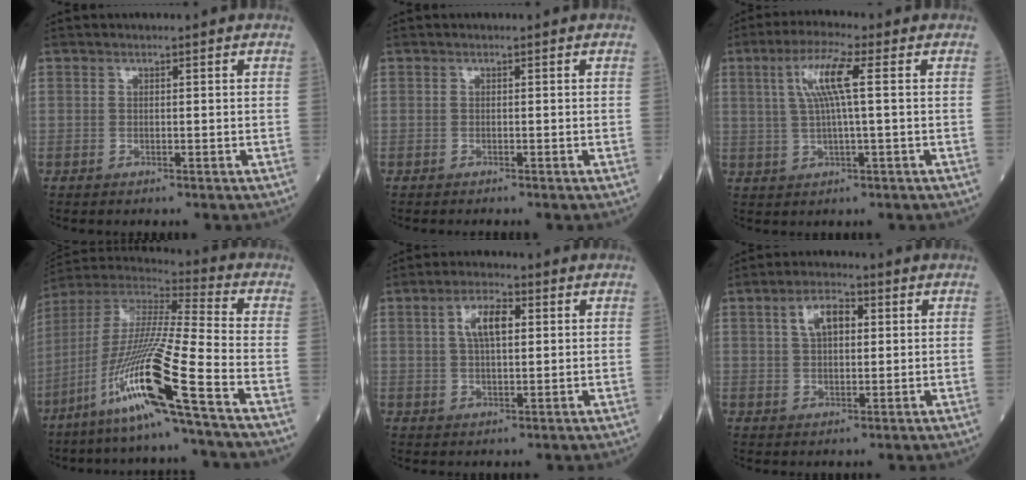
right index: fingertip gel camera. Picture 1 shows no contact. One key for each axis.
{"total": 0.5, "fx": -0.4, "fy": -0.2, "fz": 0.2, "tx": 0.001, "ty": 0.001, "tz": -0.009}
{"total": 7.1, "fx": 1.7, "fy": 0.0, "fz": 6.9, "tx": -0.138, "ty": 0.011, "tz": 0.035}
{"total": 18.2, "fx": -9.0, "fy": -1.2, "fz": 15.7, "tx": -0.335, "ty": -0.037, "tz": -0.180}
{"total": 5.7, "fx": 1.7, "fy": 2.1, "fz": 5.1, "tx": -0.098, "ty": 0.012, "tz": 0.032}
{"total": 5.5, "fx": 1.8, "fy": 2.7, "fz": 4.5, "tx": -0.083, "ty": 0.015, "tz": 0.034}